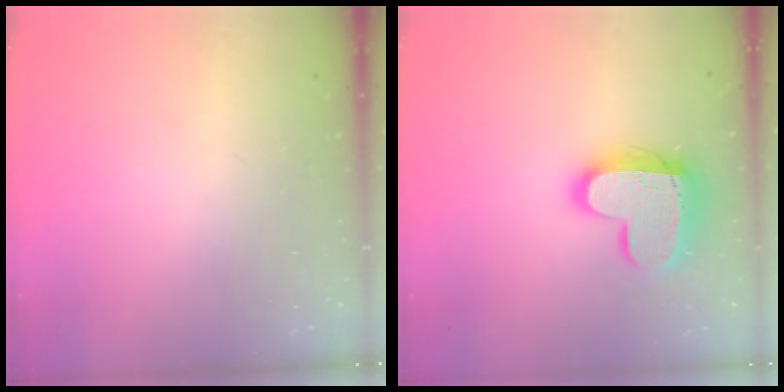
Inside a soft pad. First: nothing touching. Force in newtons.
{"total": 16.2, "press": 16.1, "slide": 1.4}